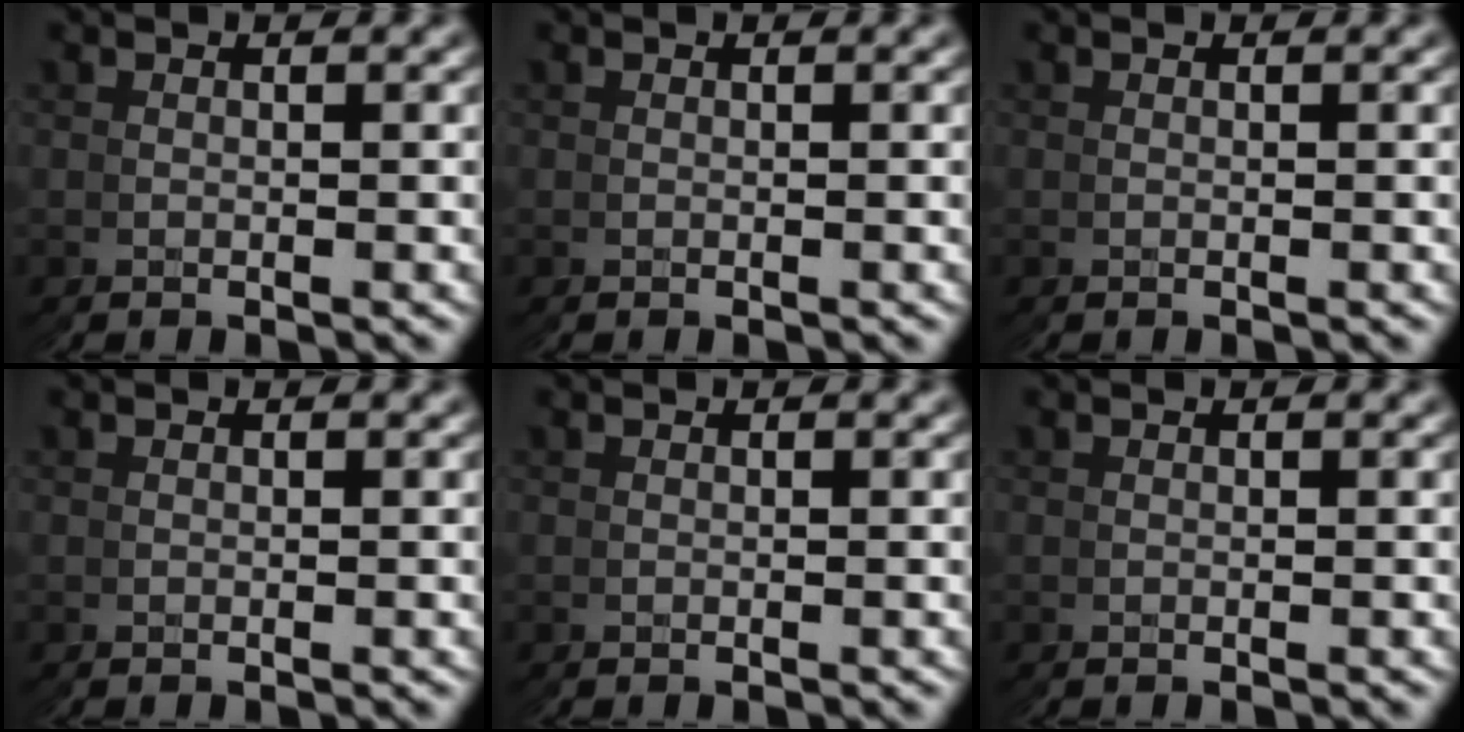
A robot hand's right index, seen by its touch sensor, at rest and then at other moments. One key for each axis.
{"total": 0.0}
{"total": 0.0}
{"total": 0.0}
{"total": 0.0}
{"total": 0.0}